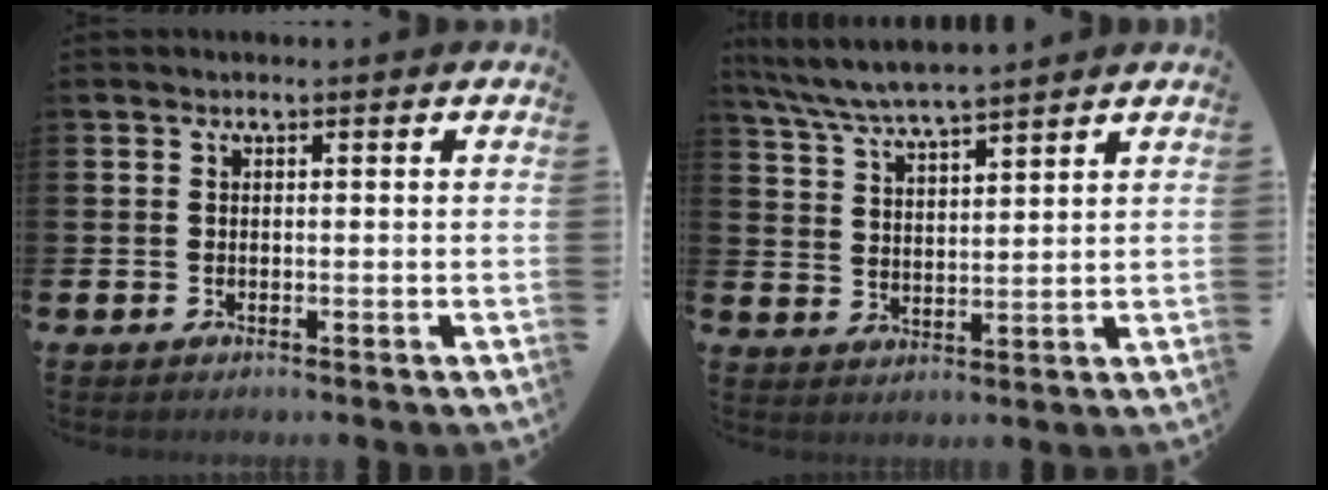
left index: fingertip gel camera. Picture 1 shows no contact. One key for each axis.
{"total": 6.1, "fx": 5.9, "fy": 0.1, "fz": 1.6, "tx": -0.055, "ty": -0.029, "tz": 0.107}